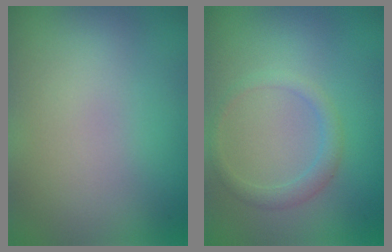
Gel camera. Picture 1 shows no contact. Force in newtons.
{"total": 1.7, "press": 1.7, "slide": 0.1}